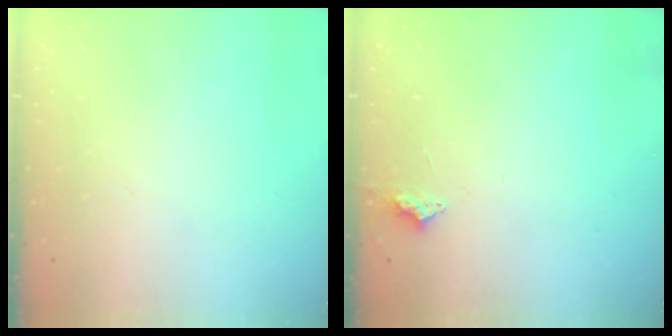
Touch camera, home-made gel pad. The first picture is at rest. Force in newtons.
{"total": 3.2, "press": 3.1, "slide": 0.5}